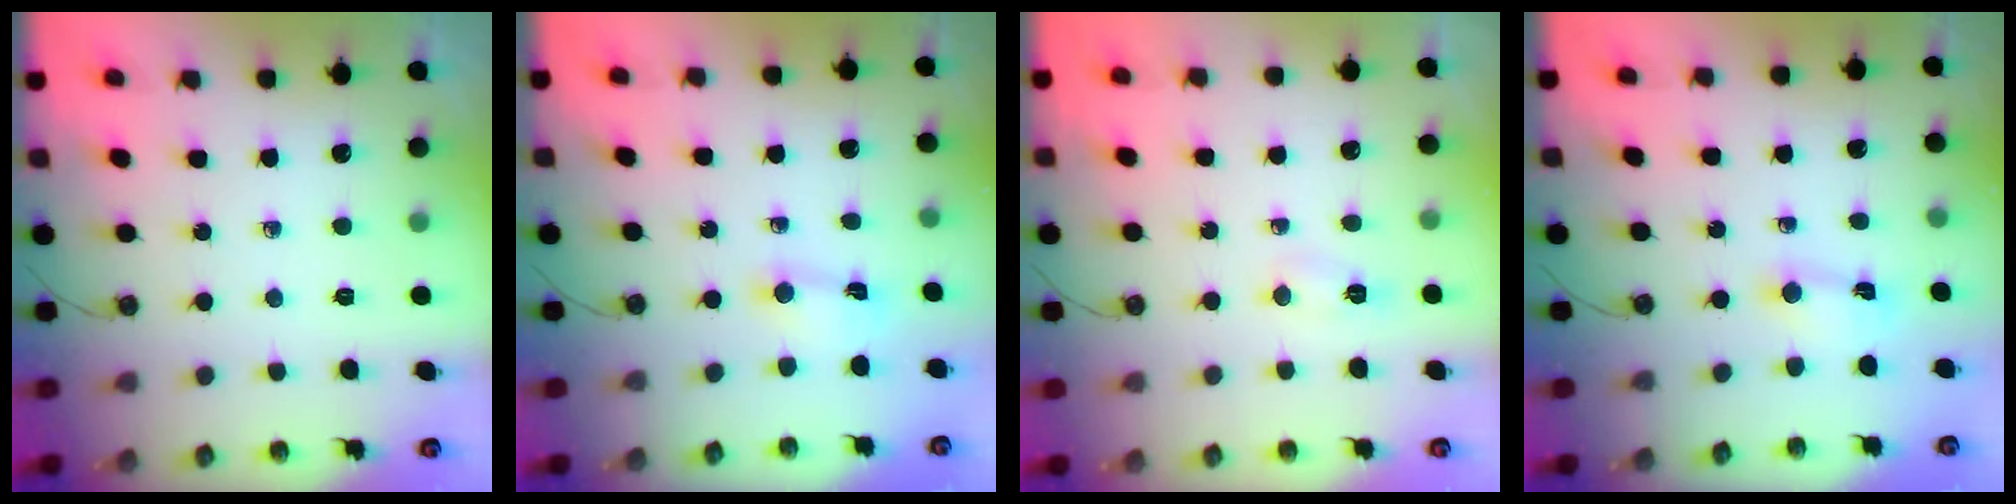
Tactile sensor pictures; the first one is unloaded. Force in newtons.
{"total": 1.6, "press": 1.6, "slide": 0.2}
{"total": 4.5, "press": 4.5, "slide": 0.5}
{"total": 1.5, "press": 1.5, "slide": 0.2}